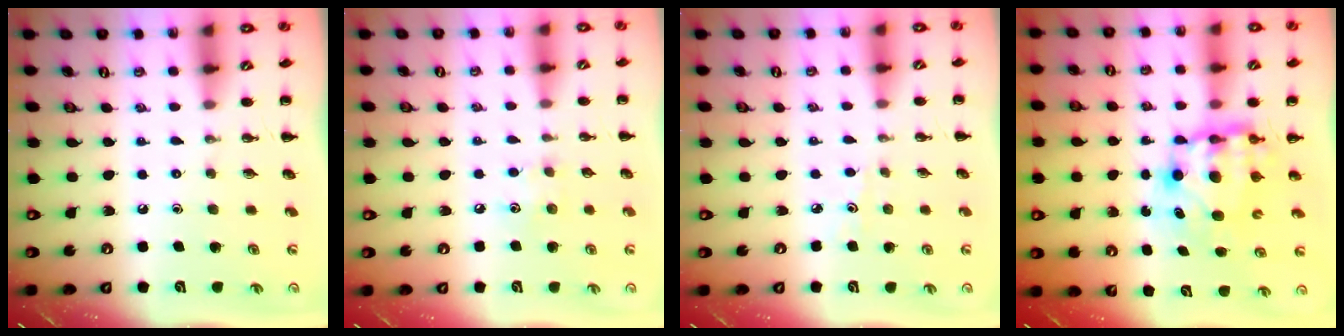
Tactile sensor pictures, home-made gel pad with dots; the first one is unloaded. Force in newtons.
{"total": 5.0, "press": 4.8, "slide": 1.2}
{"total": 2.6, "press": 2.3, "slide": 1.1}
{"total": 7.7, "press": 7.5, "slide": 1.9}